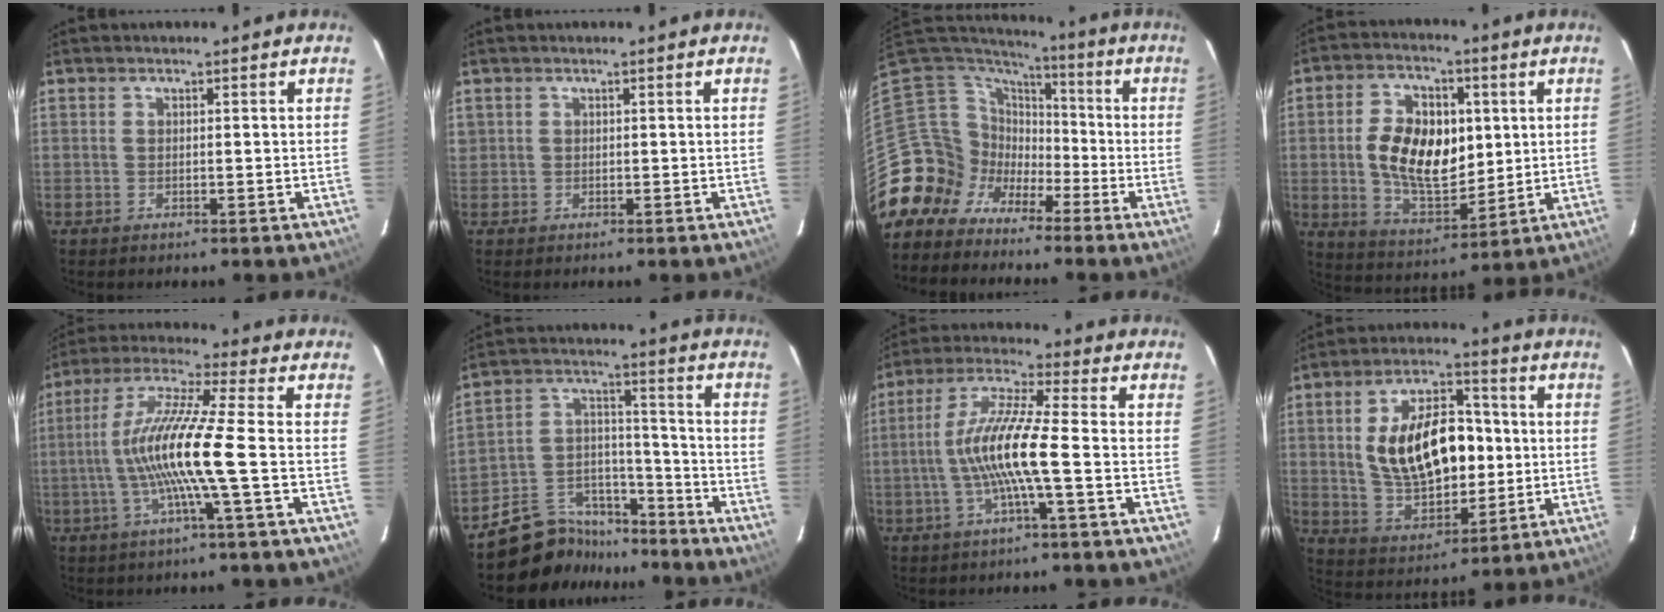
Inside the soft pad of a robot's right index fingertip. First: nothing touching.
{"total": 0.7, "force": [0.2, 0.7, 0.0], "torque": [0.004, 0.005, 0.002]}
{"total": 10.8, "force": [-5.9, 9.0, 1.1], "torque": [-0.047, 0.035, -0.127]}
{"total": 14.3, "force": [1.5, 8.8, 11.2], "torque": [-0.211, 0.011, 0.039]}
{"total": 12.9, "force": [-2.4, -1.2, 12.7], "torque": [-0.248, 0.001, -0.045]}
{"total": 12.4, "force": [-10.5, 6.4, 1.4], "torque": [-0.033, 0.068, -0.172]}
{"total": 10.9, "force": [-2.3, 0.0, 10.7], "torque": [-0.216, 0.006, -0.045]}
{"total": 17.5, "force": [1.1, 9.9, 14.4], "torque": [-0.268, 0.015, 0.038]}